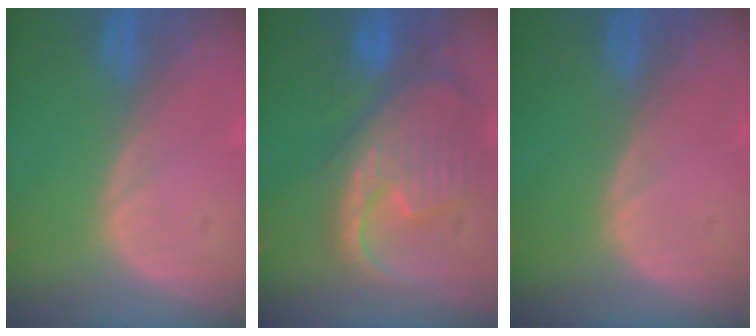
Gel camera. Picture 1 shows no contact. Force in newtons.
{"total": 12.5, "press": 10.7, "slide": 6.5}
{"total": 0.0}